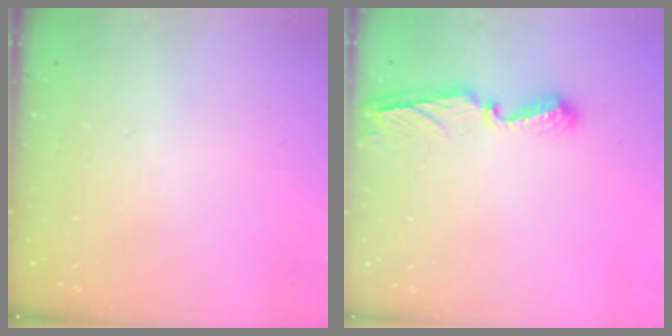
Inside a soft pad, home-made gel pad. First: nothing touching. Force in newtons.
{"total": 8.0, "press": 7.9, "slide": 1.0}